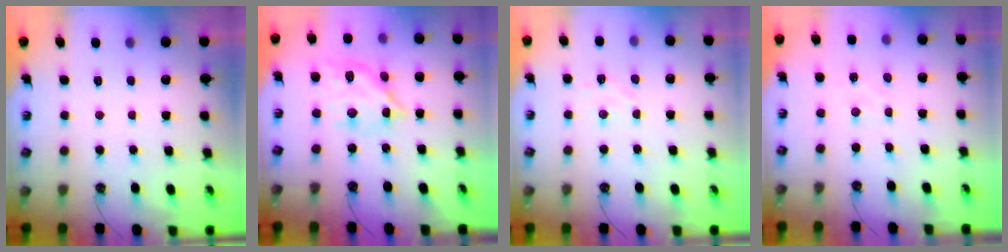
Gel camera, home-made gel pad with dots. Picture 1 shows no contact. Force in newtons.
{"total": 13.4, "press": 13.3, "slide": 1.3}
{"total": 6.4, "press": 6.3, "slide": 0.6}
{"total": 5.0, "press": 4.9, "slide": 0.5}